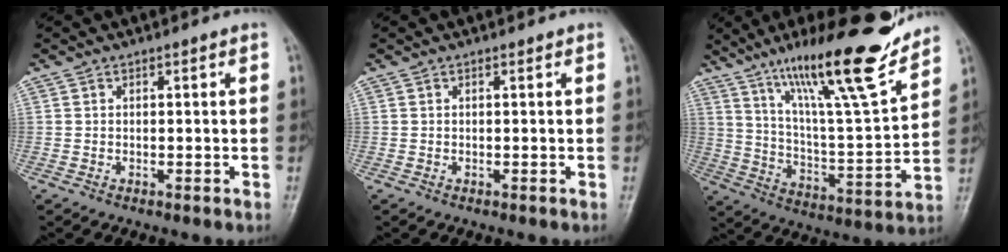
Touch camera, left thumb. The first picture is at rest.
{"total": 0.0}
{"total": 21.4, "force": [15.5, 2.6, 14.6], "torque": [-0.209, -0.078, 0.261]}